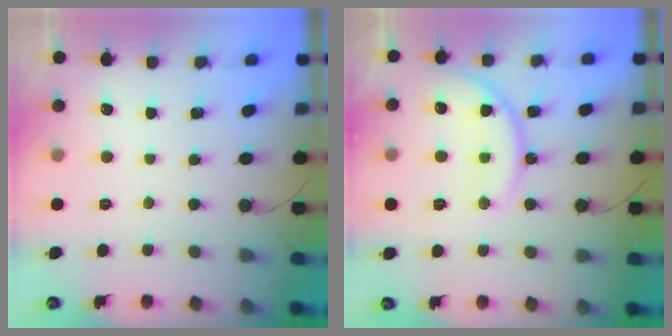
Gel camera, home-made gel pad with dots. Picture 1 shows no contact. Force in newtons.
{"total": 14.8, "press": 14.7, "slide": 1.2}